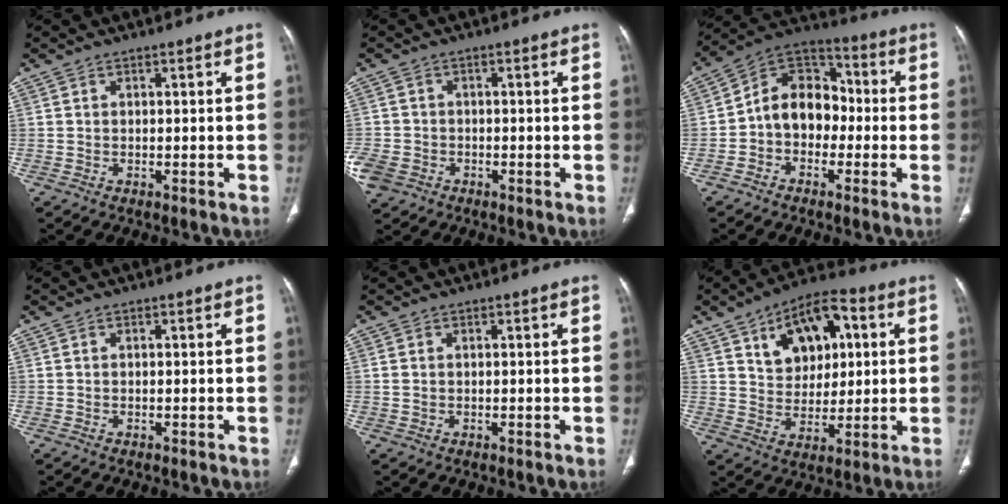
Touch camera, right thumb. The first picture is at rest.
{"total": 6.4, "force": [-2.7, 5.3, 2.4], "torque": [-0.067, 0.010, -0.042]}
{"total": 11.8, "force": [-1.6, 9.0, 7.5], "torque": [-0.089, 0.043, -0.044]}
{"total": 0.0}
{"total": 1.0, "force": [0.1, 0.7, 0.6], "torque": [-0.020, 0.001, 0.007]}
{"total": 14.6, "force": [5.0, 9.2, 10.2], "torque": [-0.115, 0.002, 0.082]}